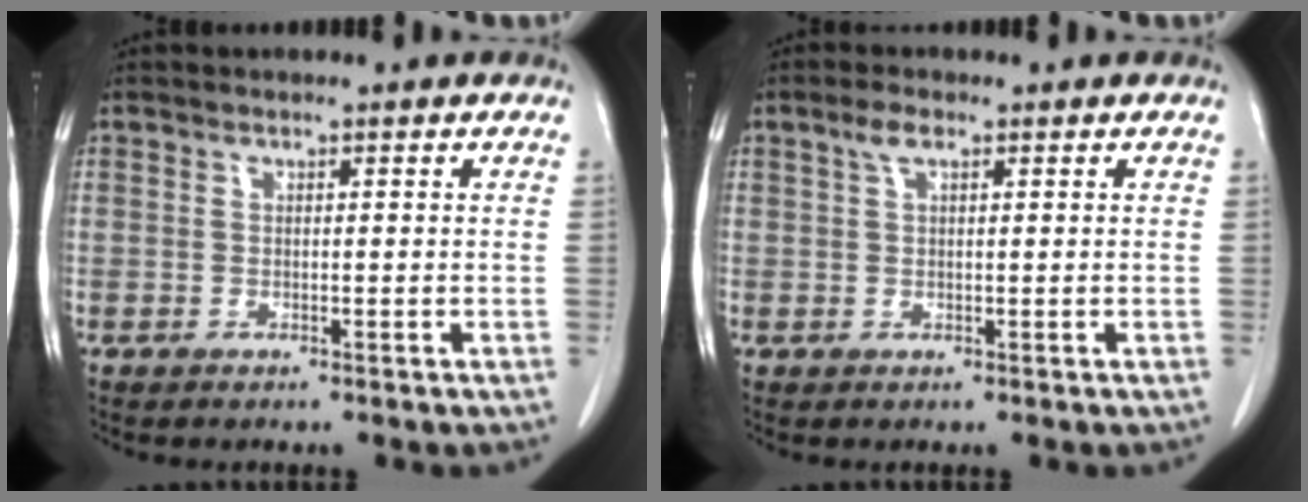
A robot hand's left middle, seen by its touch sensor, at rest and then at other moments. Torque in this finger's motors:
{"motor_torque": [0.40, -0.24, -0.07, 0.01]}